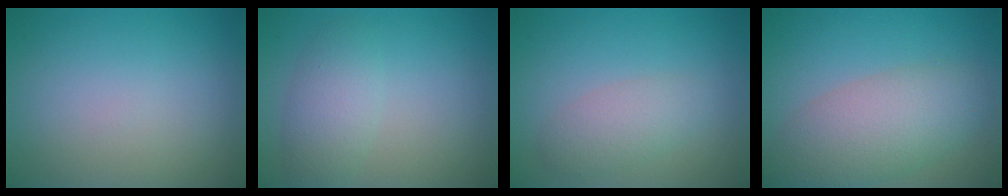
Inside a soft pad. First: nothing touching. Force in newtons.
{"total": 2.9, "press": 2.9, "slide": 0.0}
{"total": 2.5, "press": 2.5, "slide": 0.1}
{"total": 6.1, "press": 6.1, "slide": 0.4}